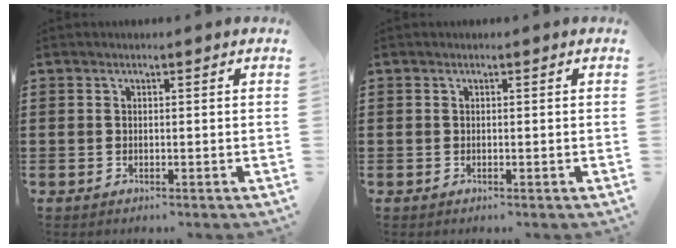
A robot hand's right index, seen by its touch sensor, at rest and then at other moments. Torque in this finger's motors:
{"motor_torque": [-0.09, 0.07, 0.00, 0.00]}